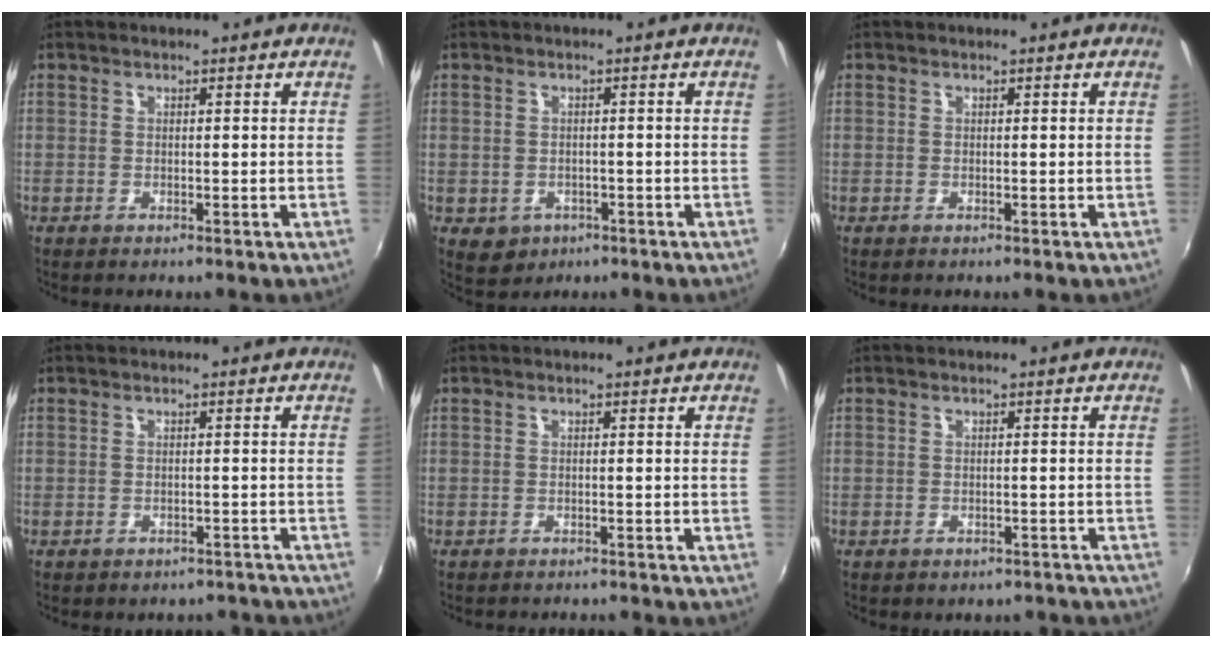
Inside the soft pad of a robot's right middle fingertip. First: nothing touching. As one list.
[{"total": 4.5, "force": [-1.6, 3.8, 1.7], "torque": [-0.040, -0.005, -0.014]}, {"total": 0.0}, {"total": 7.9, "force": [-6.9, 3.3, 1.7], "torque": [-0.036, 0.006, -0.073]}, {"total": 5.1, "force": [-4.7, 1.2, 1.6], "torque": [-0.040, -0.010, -0.064]}, {"total": 5.8, "force": [-5.0, 2.7, 1.3], "torque": [-0.024, 0.004, -0.049]}]